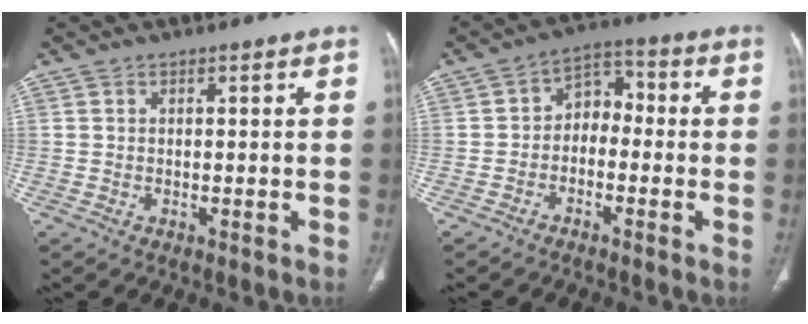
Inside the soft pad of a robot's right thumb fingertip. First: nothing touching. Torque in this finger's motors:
{"motor_torque": [-0.05, 0.16, -0.28, 0.15, 0.06]}